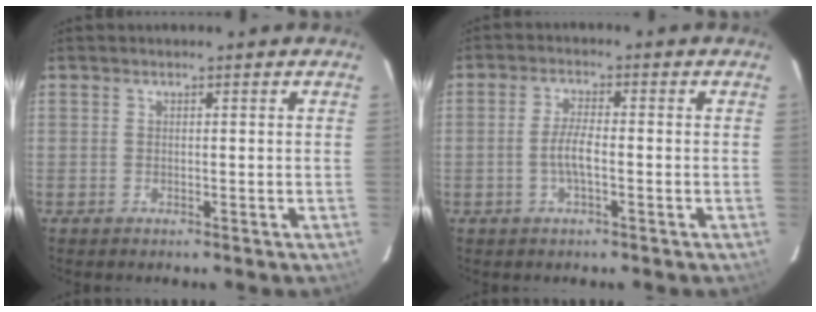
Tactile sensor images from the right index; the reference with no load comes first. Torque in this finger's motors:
{"motor_torque": [0.27, -0.09, 0.31, 0.09]}